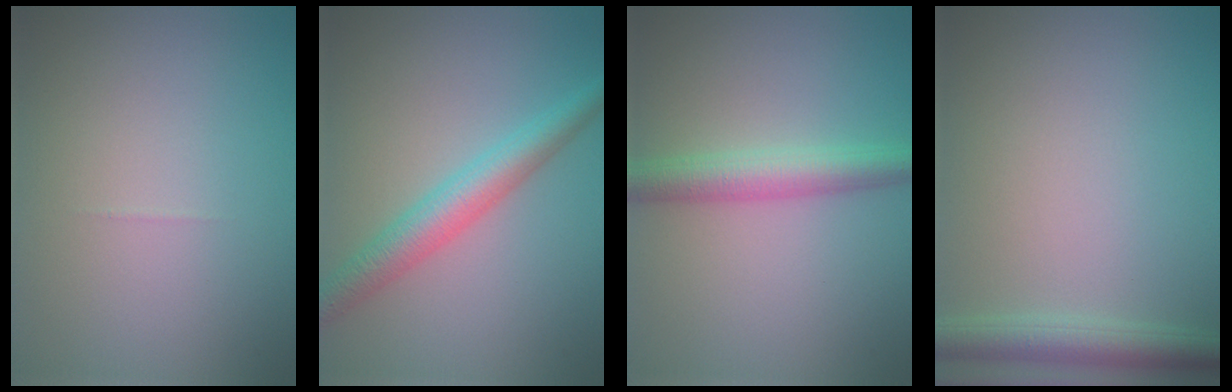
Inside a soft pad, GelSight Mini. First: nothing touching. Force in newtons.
{"total": 4.1, "press": 4.1, "slide": 0.0}
{"total": 3.8, "press": 3.8, "slide": 0.1}
{"total": 3.1, "press": 3.1, "slide": 0.1}